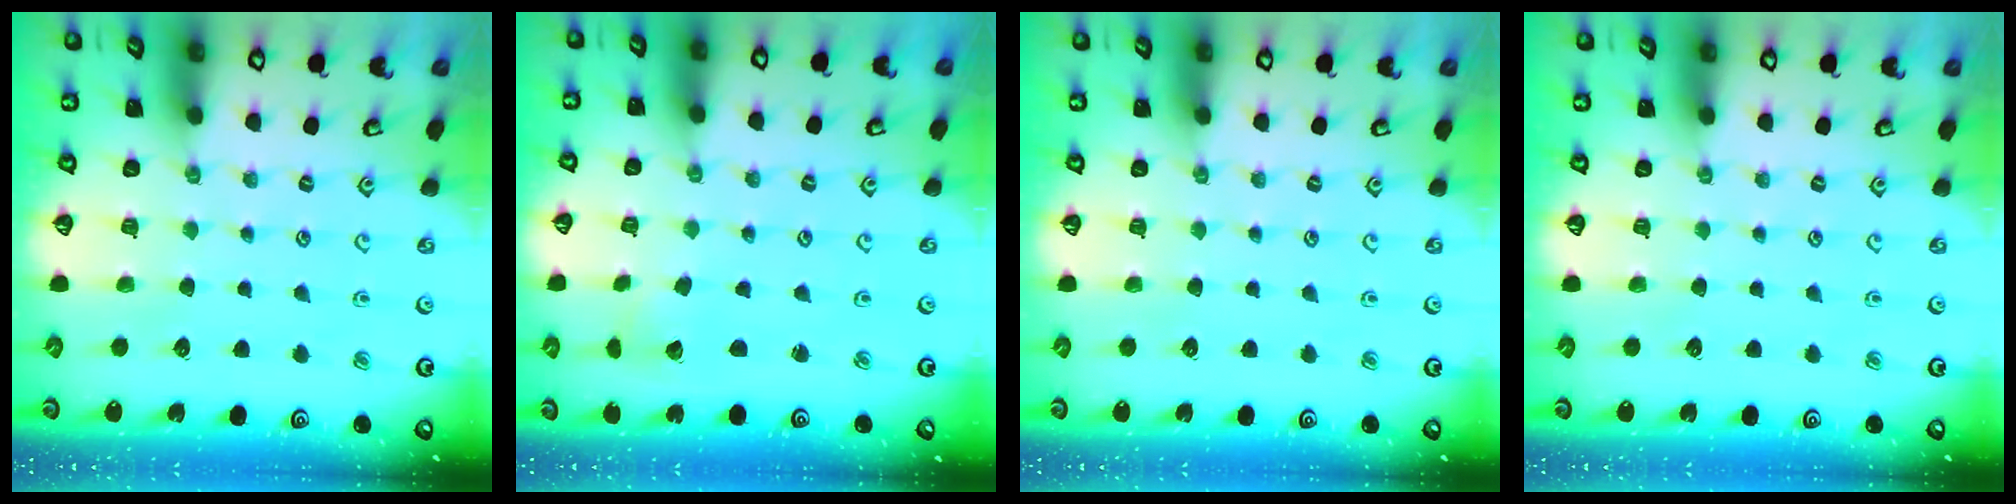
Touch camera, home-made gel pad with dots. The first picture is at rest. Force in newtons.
{"total": 2.0, "press": 2.0, "slide": 0.1}
{"total": 0.0}
{"total": 0.0}